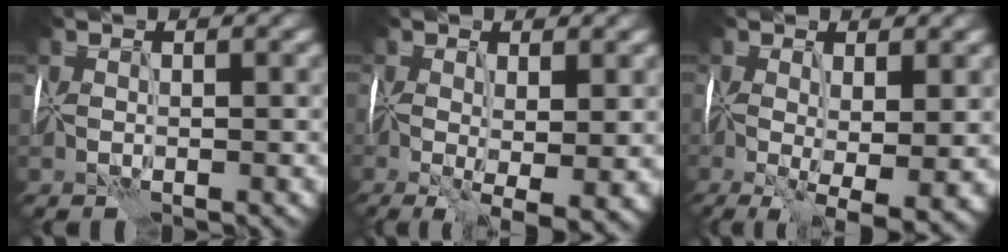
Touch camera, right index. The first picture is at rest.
{"total": 6.4, "force": [-0.9, 2.4, 5.8], "torque": [-0.096, -0.021, -0.011]}
{"total": 8.0, "force": [-1.6, 3.2, 7.2], "torque": [-0.119, -0.023, -0.014]}